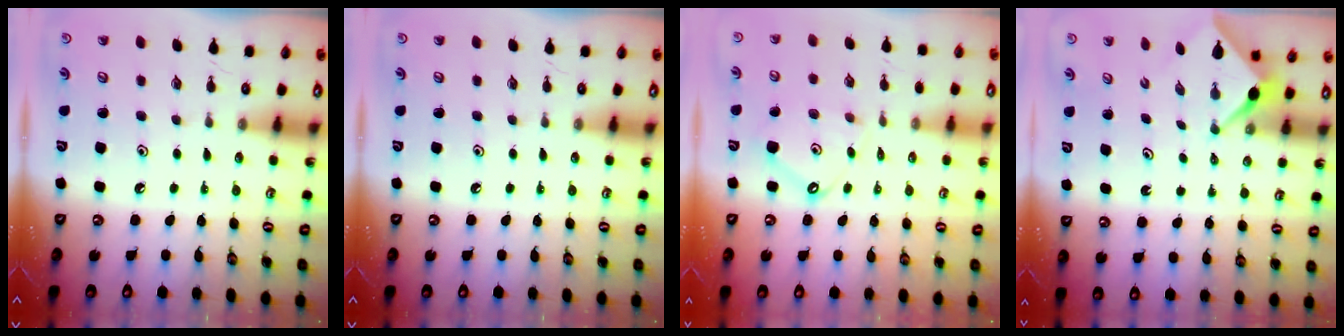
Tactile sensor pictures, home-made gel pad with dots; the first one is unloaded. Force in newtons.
{"total": 0.0}
{"total": 8.9, "press": 8.9, "slide": 0.8}
{"total": 2.6, "press": 2.6, "slide": 0.3}